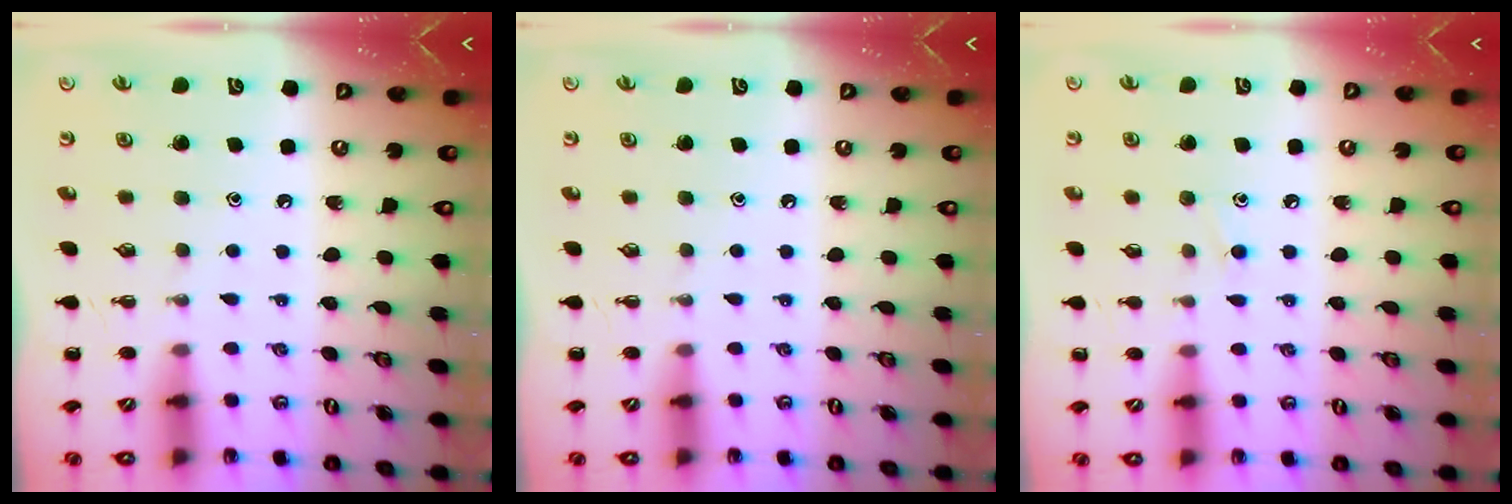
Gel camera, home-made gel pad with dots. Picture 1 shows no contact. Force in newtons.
{"total": 0.0}
{"total": 7.1, "press": 6.7, "slide": 2.4}